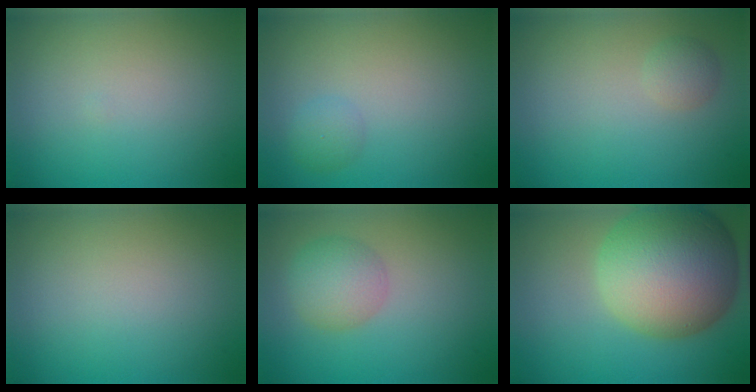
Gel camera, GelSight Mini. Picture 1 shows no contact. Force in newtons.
{"total": 1.3, "press": 1.2, "slide": 0.1}
{"total": 1.3, "press": 1.3, "slide": 0.0}
{"total": 0.0}
{"total": 3.3, "press": 3.3, "slide": 0.1}
{"total": 13.5, "press": 13.4, "slide": 0.6}